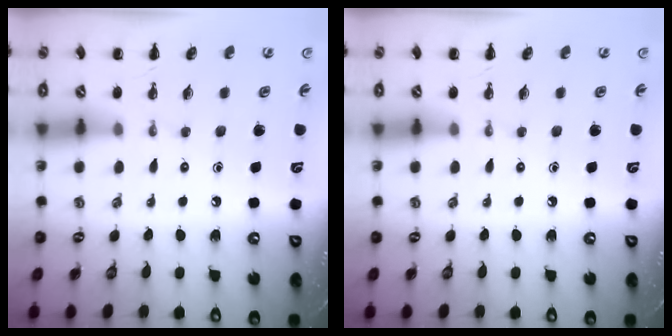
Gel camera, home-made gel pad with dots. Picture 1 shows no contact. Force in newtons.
{"total": 0.0}